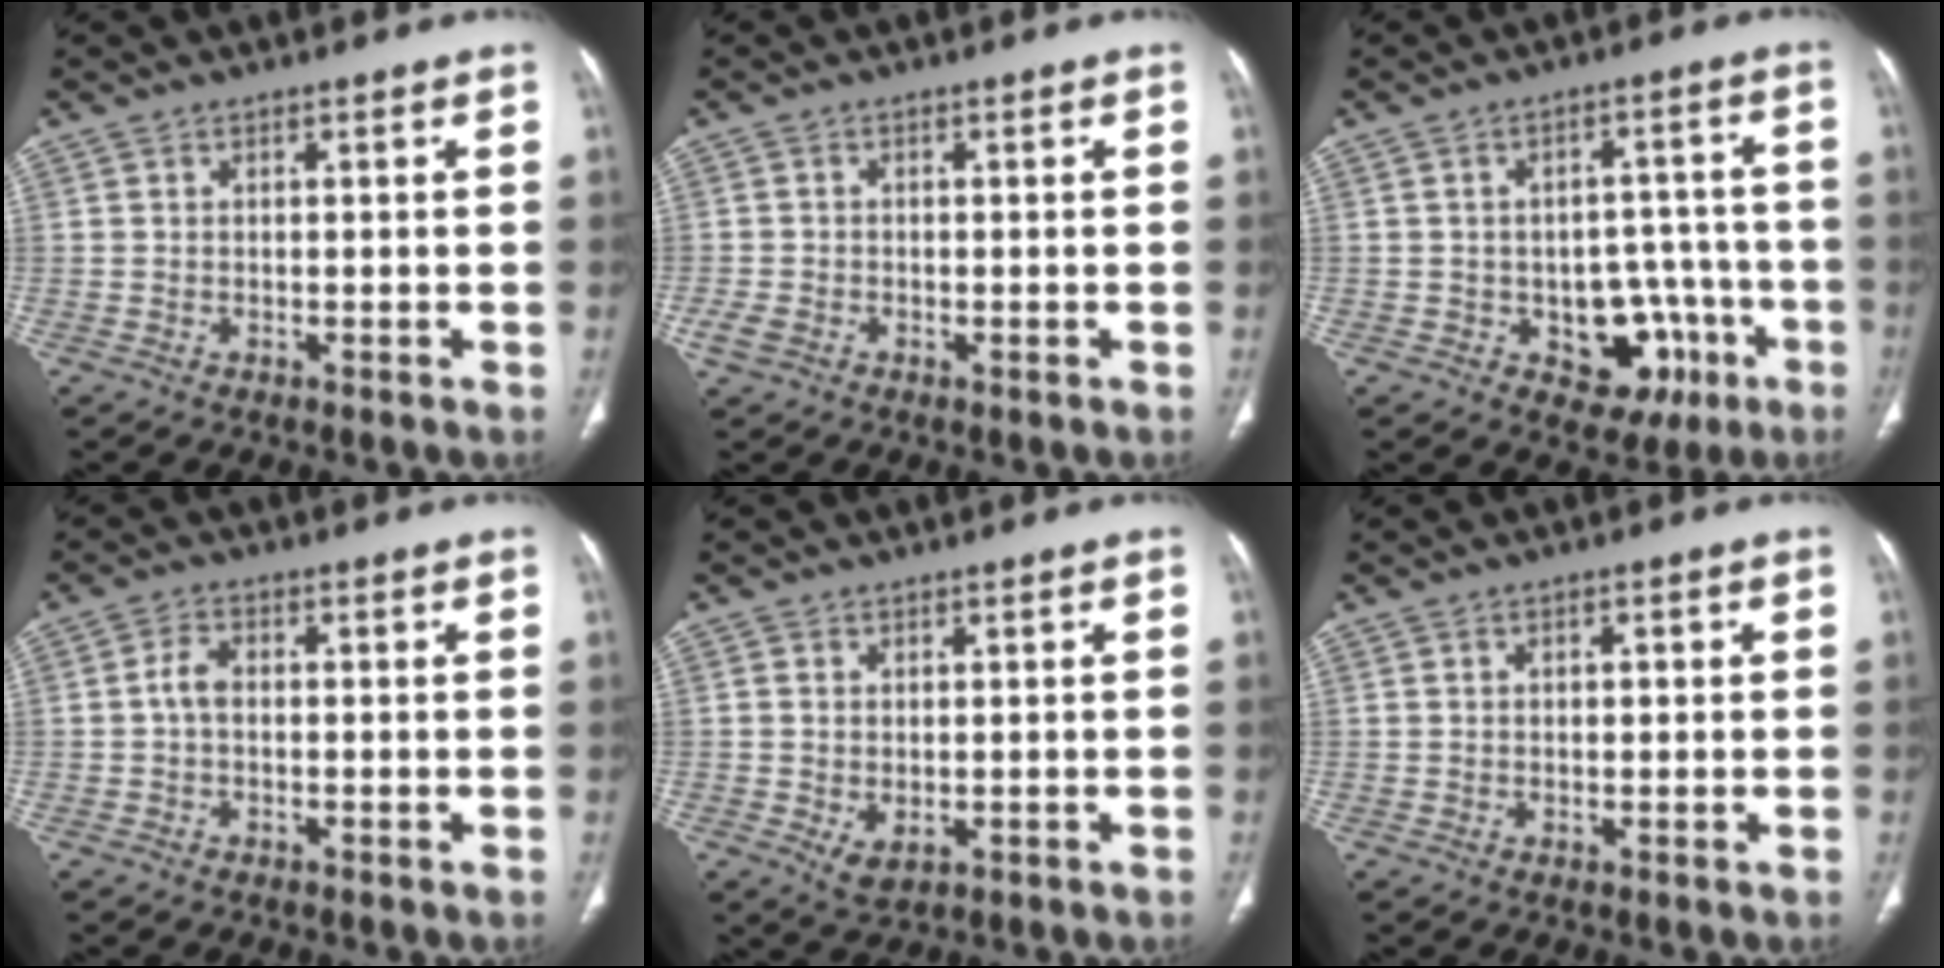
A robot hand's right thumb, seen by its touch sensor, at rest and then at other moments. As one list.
[{"total": 2.5, "force": [-1.0, 1.8, 1.3], "torque": [-0.031, 0.004, -0.018]}, {"total": 11.5, "force": [-4.3, 7.9, 7.2], "torque": [-0.048, 0.038, -0.045]}, {"total": 2.6, "force": [-0.3, 1.6, 2.1], "torque": [-0.041, 0.007, -0.012]}, {"total": 3.2, "force": [-0.5, 2.0, 2.4], "torque": [-0.043, -0.006, 0.003]}, {"total": 1.7, "force": [0.4, 0.9, 1.4], "torque": [-0.024, 0.005, 0.007]}]